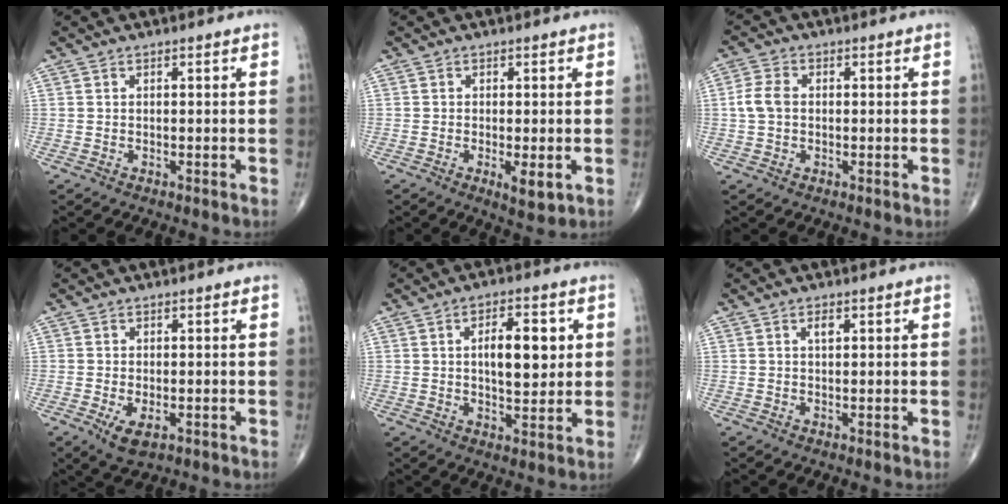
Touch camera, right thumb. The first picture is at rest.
{"total": 3.5, "force": [-0.9, 1.1, 3.2], "torque": [-0.051, -0.011, -0.014]}
{"total": 4.4, "force": [0.1, 3.1, 3.0], "torque": [-0.068, 0.010, -0.004]}
{"total": 4.0, "force": [-1.4, 1.9, 3.2], "torque": [-0.056, -0.009, -0.019]}
{"total": 9.4, "force": [1.8, 4.2, 8.2], "torque": [-0.107, -0.004, 0.029]}
{"total": 1.5, "force": [0.6, 0.7, 1.2], "torque": [-0.018, 0.000, 0.010]}